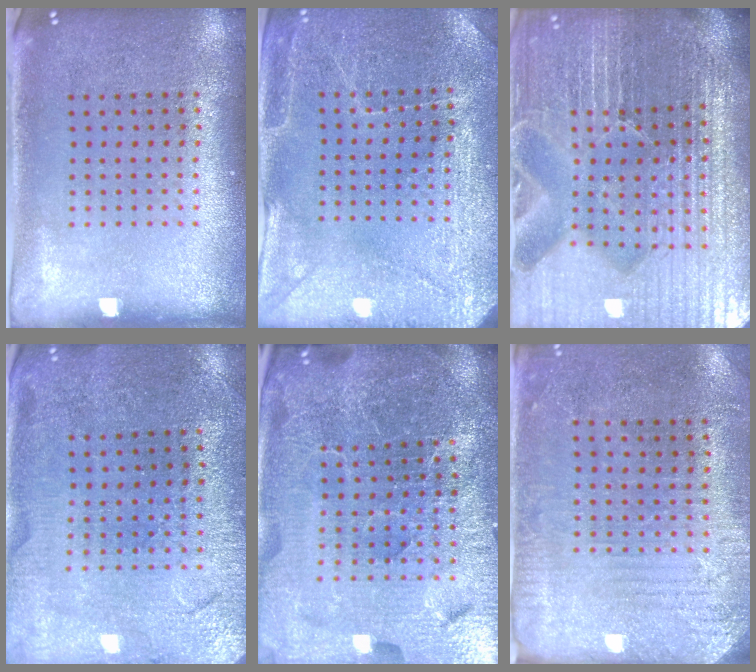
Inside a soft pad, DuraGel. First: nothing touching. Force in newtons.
{"total": 2.9, "press": 2.9, "slide": 0.2}
{"total": 7.0, "press": 6.2, "slide": 3.4}
{"total": 1.0, "press": 0.9, "slide": 0.3}
{"total": 6.5, "press": 5.8, "slide": 3.0}
{"total": 2.8, "press": 2.6, "slide": 1.2}